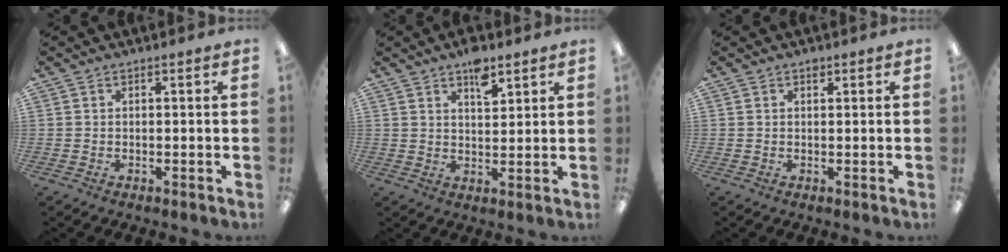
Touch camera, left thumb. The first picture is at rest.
{"total": 6.5, "force": [4.5, 2.7, 3.7], "torque": [-0.043, -0.026, 0.074]}
{"total": 1.2, "force": [0.9, 0.5, 0.6], "torque": [-0.005, -0.002, 0.015]}